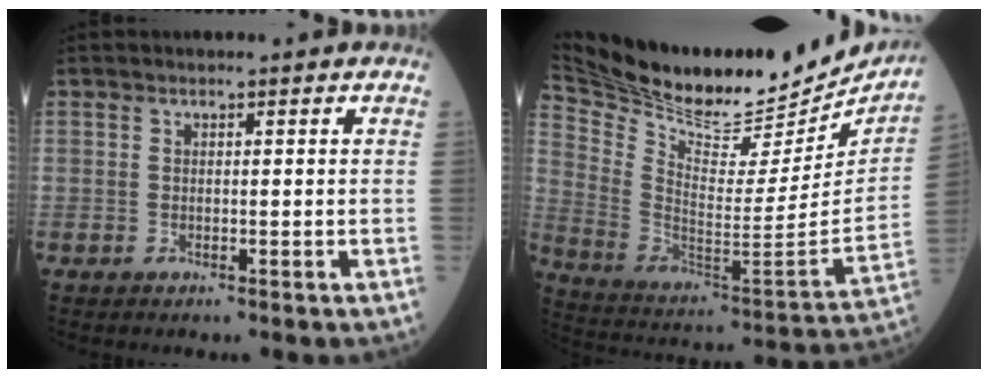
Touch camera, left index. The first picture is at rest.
{"total": 30.5, "force": [26.5, 8.2, 12.7], "torque": [-0.244, -0.057, 0.389]}